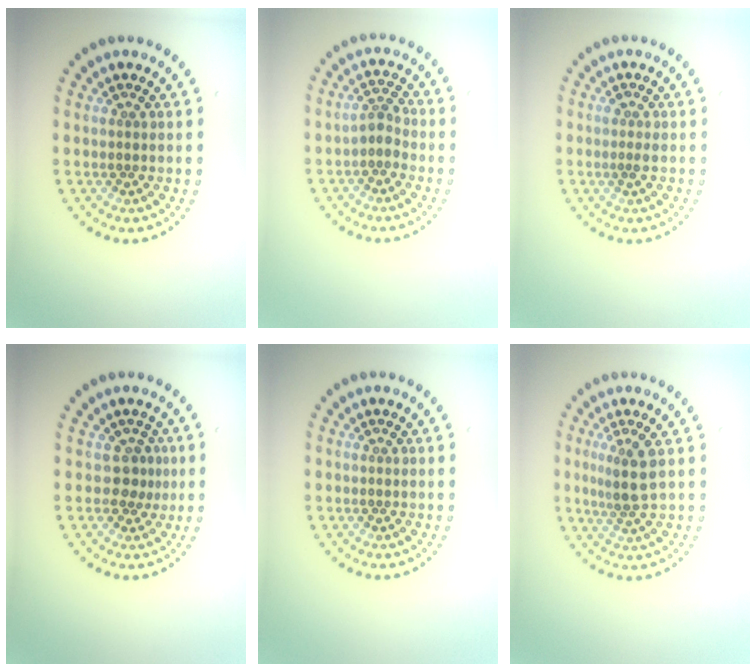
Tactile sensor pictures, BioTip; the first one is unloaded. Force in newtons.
{"total": 1.7, "press": 1.3, "slide": 1.1}
{"total": 0.6, "press": 0.6, "slide": 0.3}
{"total": 1.8, "press": 1.3, "slide": 1.2}
{"total": 0.0}
{"total": 2.7, "press": 2.1, "slide": 1.7}